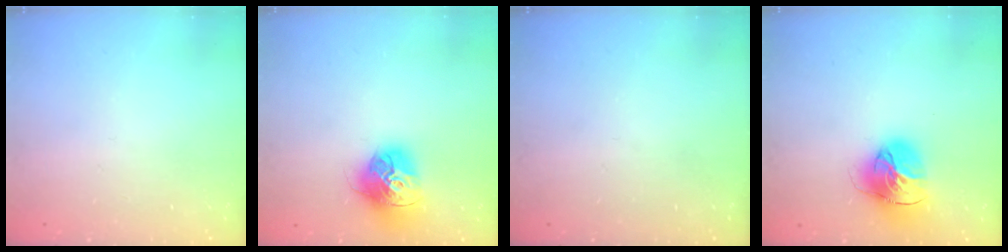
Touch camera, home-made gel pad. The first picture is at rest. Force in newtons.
{"total": 15.9, "press": 15.8, "slide": 1.7}
{"total": 0.0}
{"total": 17.5, "press": 17.4, "slide": 1.7}